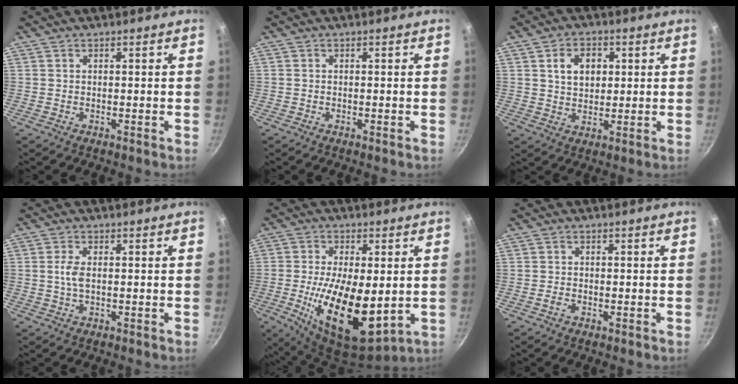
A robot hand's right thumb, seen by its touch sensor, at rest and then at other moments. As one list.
[{"total": 0.0}, {"total": 6.8, "force": [1.8, 4.9, 4.3], "torque": [-0.049, 0.001, 0.030]}, {"total": 2.8, "force": [0.0, 1.1, 2.5], "torque": [-0.059, 0.002, -0.001]}, {"total": 17.9, "force": [-2.0, 8.2, 15.8], "torque": [-0.272, -0.013, -0.026]}, {"total": 1.2, "force": [-0.6, 0.6, 0.9], "torque": [-0.023, 0.004, -0.017]}]